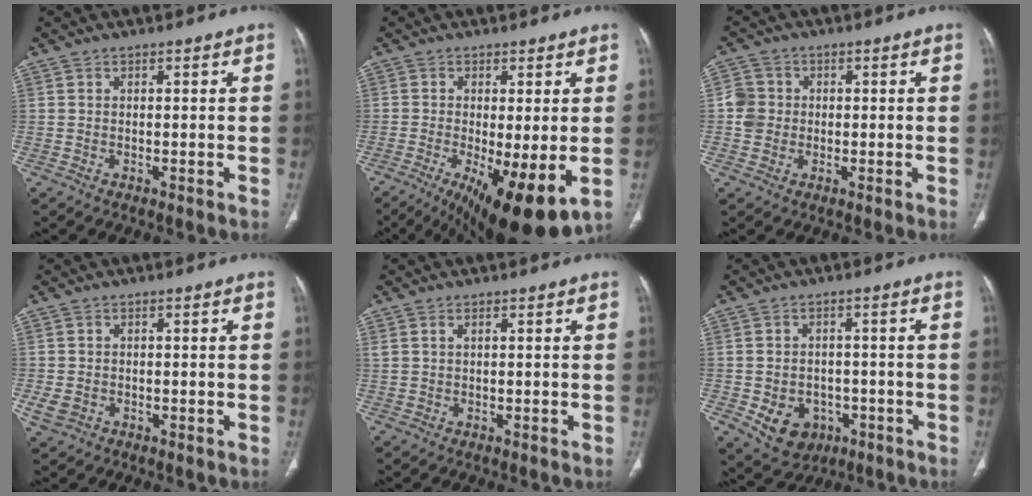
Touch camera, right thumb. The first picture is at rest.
{"total": 13.7, "force": [-4.0, 3.8, 12.5], "torque": [-0.181, -0.025, -0.051]}
{"total": 4.5, "force": [-0.1, 4.2, 1.5], "torque": [-0.014, 0.006, -0.006]}
{"total": 3.0, "force": [-0.6, 2.4, 1.7], "torque": [-0.036, 0.002, -0.005]}
{"total": 1.4, "force": [0.8, 0.7, 1.0], "torque": [-0.028, 0.007, 0.022]}
{"total": 8.7, "force": [-2.8, 7.1, 4.2], "torque": [-0.049, 0.017, -0.028]}